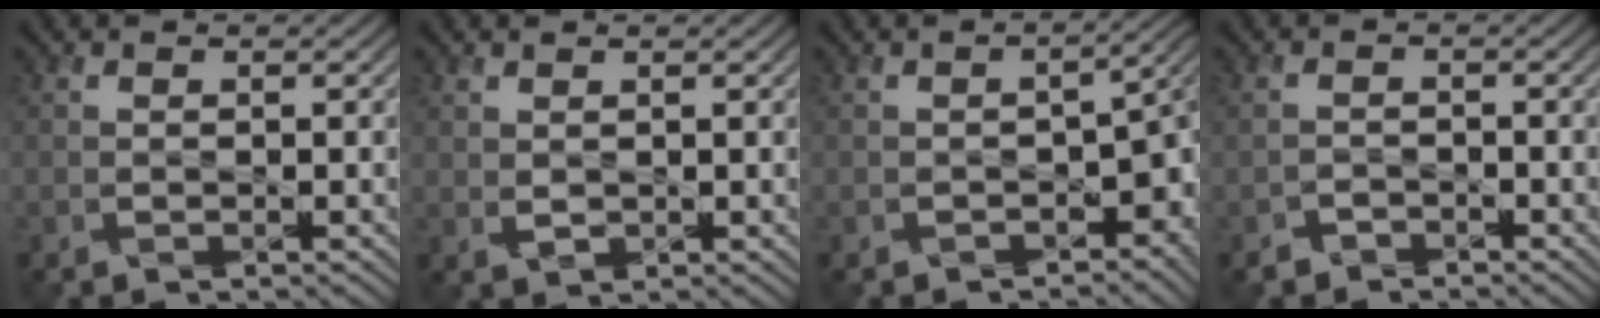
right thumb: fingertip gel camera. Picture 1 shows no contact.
{"total": 1.1, "force": [0.8, 0.5, 0.6], "torque": [-0.017, -0.004, 0.022]}
{"total": 7.8, "force": [-2.9, 4.3, 5.9], "torque": [-0.080, -0.031, -0.033]}
{"total": 1.9, "force": [-1.7, 0.8, 0.1], "torque": [-0.001, -0.003, -0.036]}